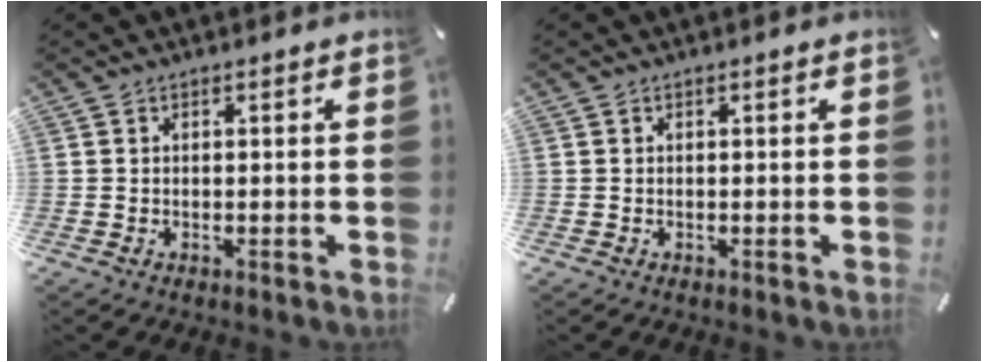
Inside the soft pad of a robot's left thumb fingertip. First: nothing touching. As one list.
[{"total": 0.0}]